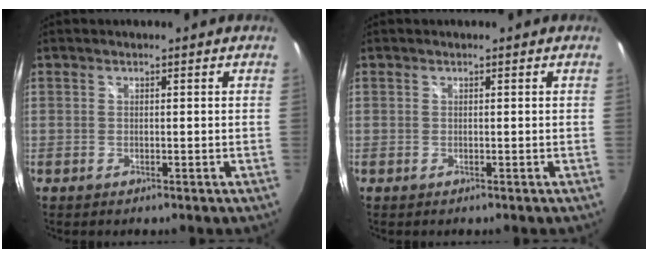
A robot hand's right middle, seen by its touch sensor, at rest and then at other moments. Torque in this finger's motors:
{"motor_torque": [-0.27, 0.13, -0.04, -0.01]}